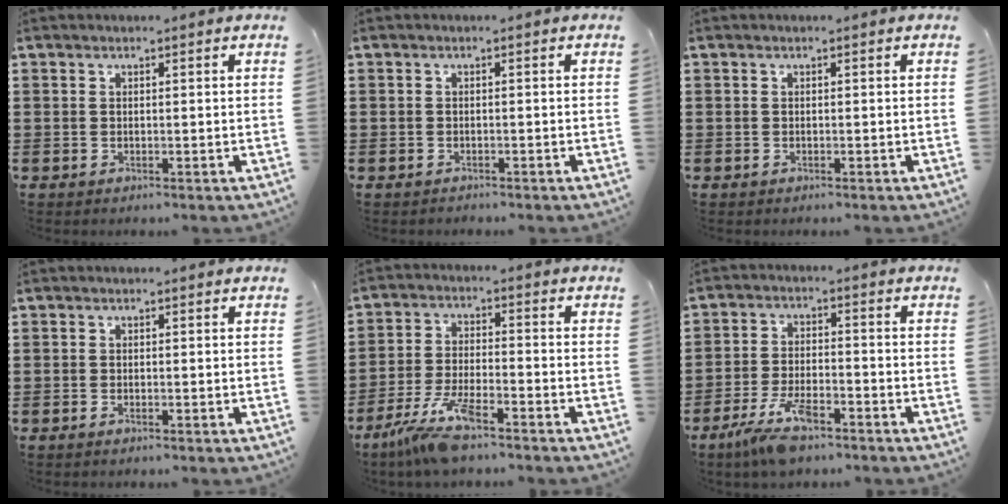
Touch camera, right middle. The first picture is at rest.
{"total": 0.7, "force": [-0.6, 0.3, -0.1], "torque": [0.001, 0.002, -0.015]}
{"total": 0.0}
{"total": 0.5, "force": [-0.3, 0.1, 0.4], "torque": [-0.009, -0.003, -0.006]}
{"total": 8.0, "force": [-6.1, 1.0, 5.1], "torque": [-0.119, -0.015, -0.119]}
{"total": 7.5, "force": [-5.0, 2.4, 5.1], "torque": [-0.112, -0.004, -0.094]}